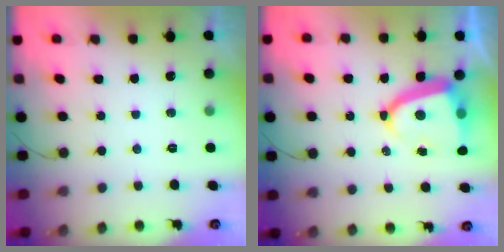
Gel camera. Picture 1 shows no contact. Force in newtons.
{"total": 10.7, "press": 10.6, "slide": 1.3}